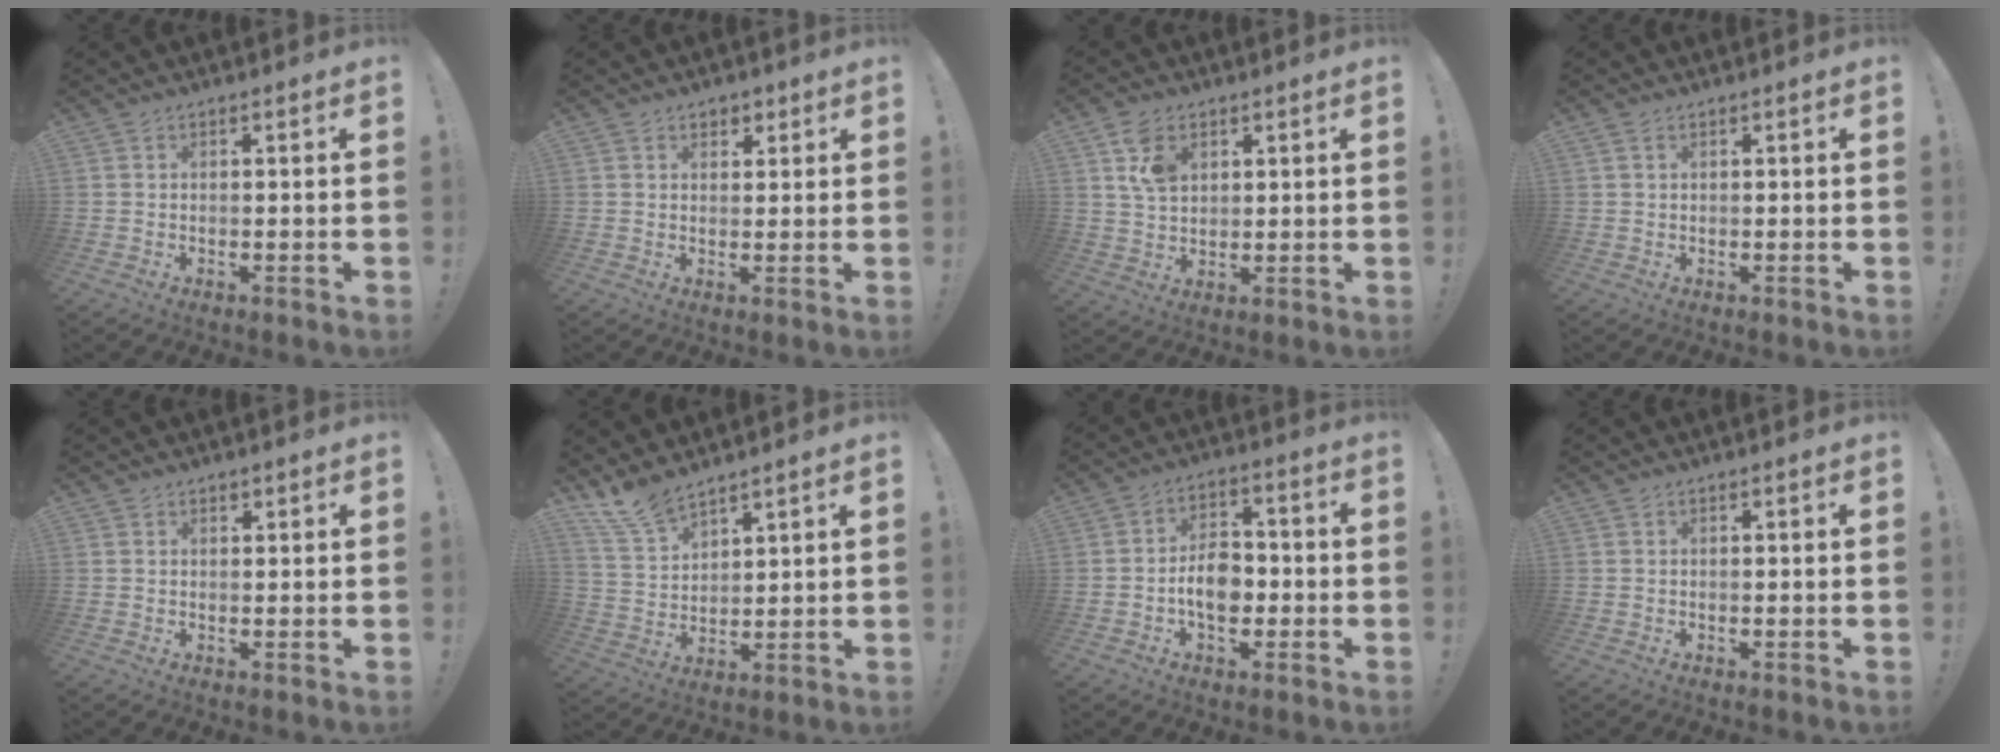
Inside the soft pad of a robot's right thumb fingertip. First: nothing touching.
{"total": 2.7, "force": [1.4, 2.3, 0.6], "torque": [0.002, -0.006, 0.022]}
{"total": 8.1, "force": [3.7, 5.3, 4.8], "torque": [-0.084, -0.005, 0.074]}
{"total": 0.9, "force": [0.6, 0.4, 0.5], "torque": [-0.003, -0.002, 0.010]}
{"total": 1.0, "force": [0.8, 0.7, 0.1], "torque": [0.002, -0.002, 0.014]}
{"total": 8.8, "force": [7.8, 2.8, 2.9], "torque": [-0.069, -0.050, 0.154]}
{"total": 9.3, "force": [-2.2, 6.2, 6.6], "torque": [-0.117, 0.011, -0.039]}
{"total": 0.0}